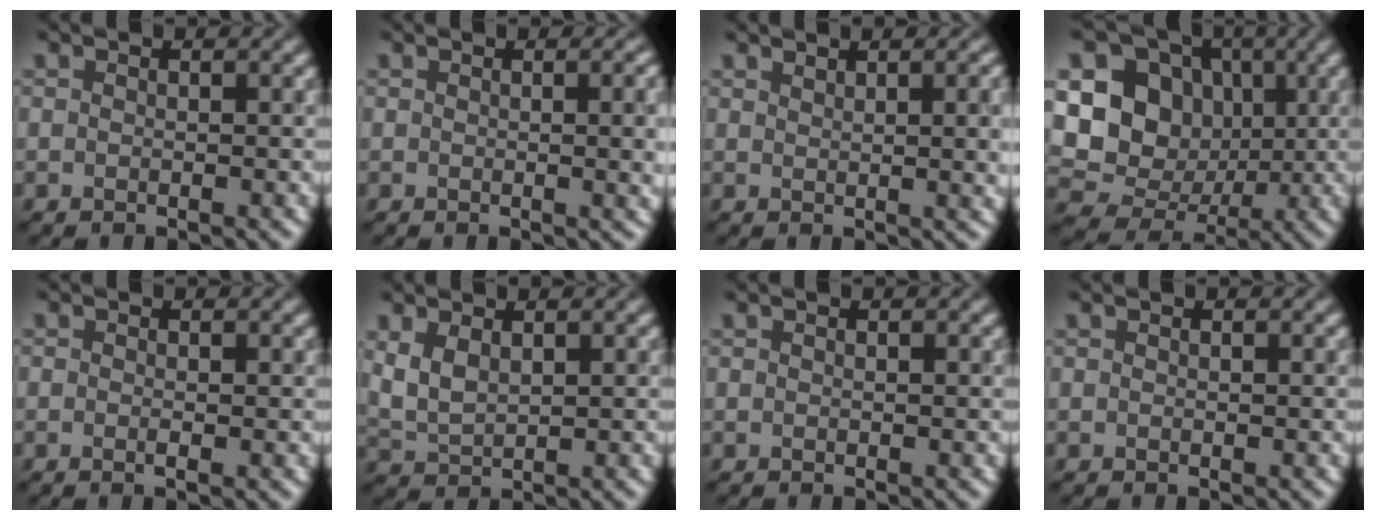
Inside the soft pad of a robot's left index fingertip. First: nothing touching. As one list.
[{"total": 5.1, "force": [0.2, 2.3, 4.6], "torque": [-0.022, 0.014, -0.003]}, {"total": 4.3, "force": [1.5, 1.5, 3.7], "torque": [-0.024, 0.012, 0.024]}, {"total": 10.3, "force": [1.7, 9.1, 4.6], "torque": [-0.095, 0.018, 0.016]}, {"total": 0.9, "force": [0.0, 0.3, 0.8], "torque": [-0.007, 0.003, -0.010]}, {"total": 2.2, "force": [1.3, 1.0, 1.5], "torque": [-0.040, 0.005, 0.032]}, {"total": 0.0}, {"total": 0.0}]